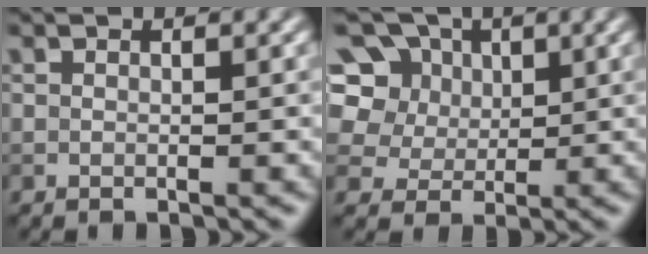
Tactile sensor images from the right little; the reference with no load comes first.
{"total": 10.5, "force": [4.7, 7.9, 5.0], "torque": [-0.104, 0.028, 0.073]}